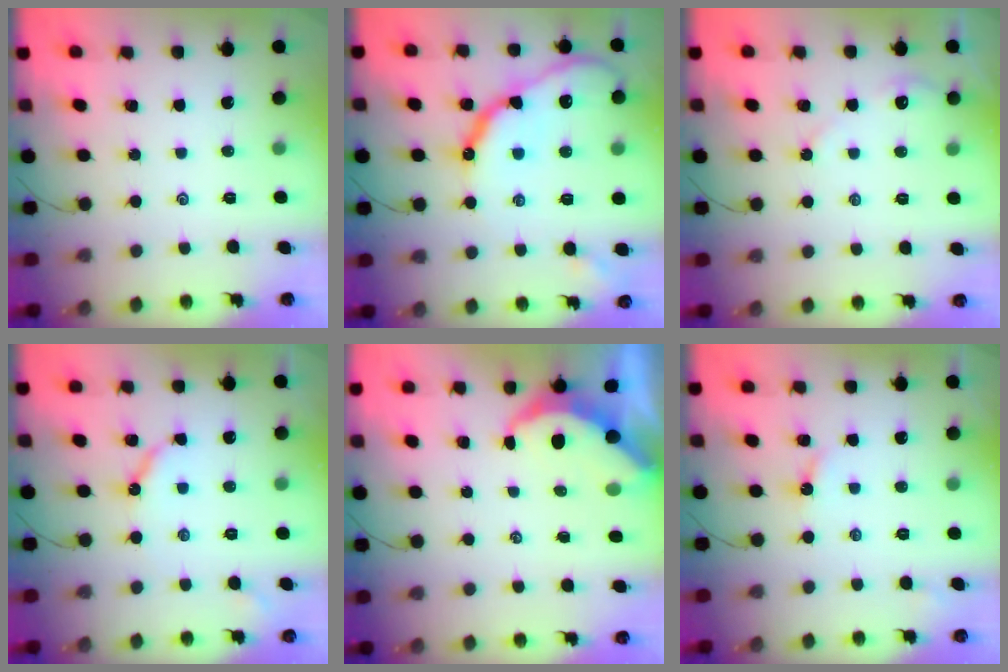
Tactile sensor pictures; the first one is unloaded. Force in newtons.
{"total": 16.3, "press": 16.2, "slide": 1.1}
{"total": 3.5, "press": 3.5, "slide": 0.3}
{"total": 5.5, "press": 5.5, "slide": 0.5}
{"total": 4.7, "press": 4.7, "slide": 0.4}
{"total": 2.6, "press": 2.6, "slide": 0.3}